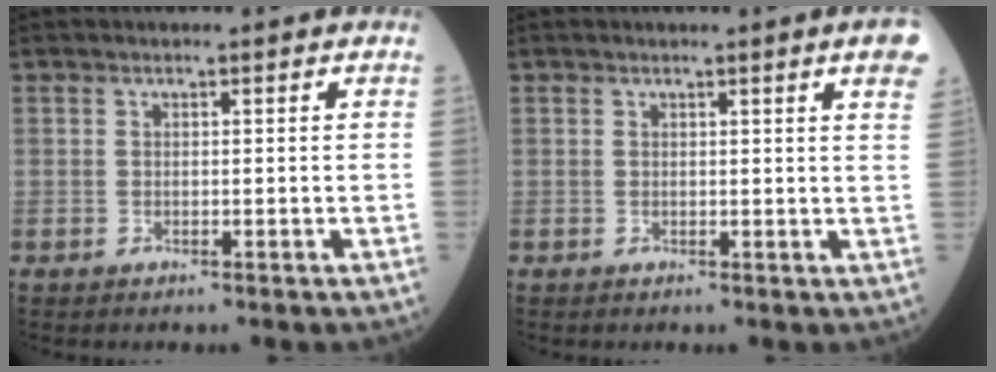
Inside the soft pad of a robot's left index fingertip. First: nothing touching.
{"total": 4.1, "force": [2.5, -0.2, 3.2], "torque": [-0.030, -0.004, 0.016]}